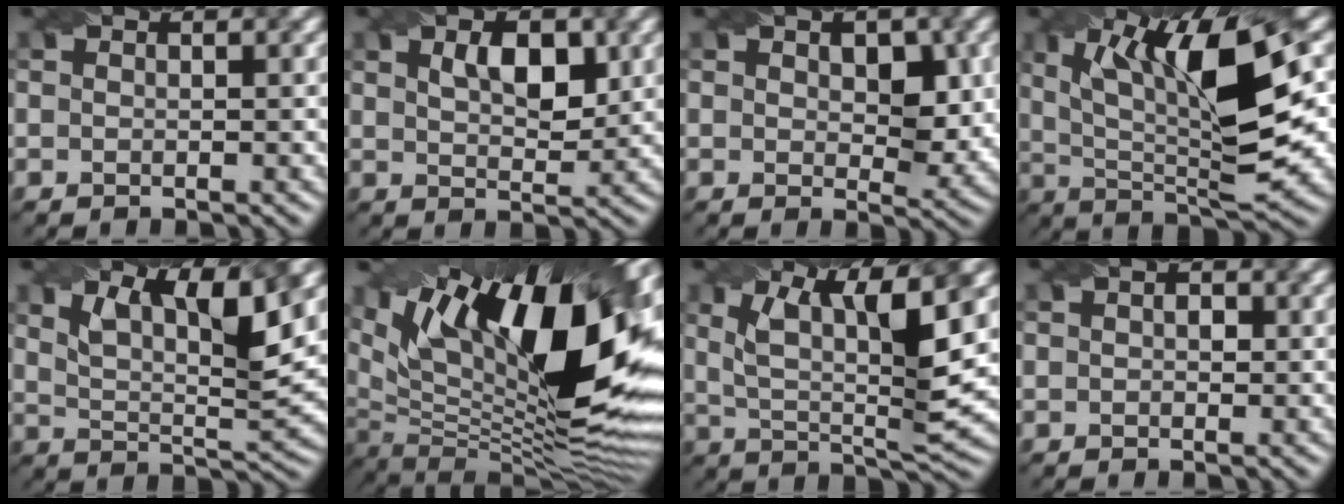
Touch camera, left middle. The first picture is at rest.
{"total": 4.0, "force": [1.6, 2.0, 3.2], "torque": [-0.055, 0.002, 0.029]}
{"total": 4.6, "force": [1.1, 2.7, 3.5], "torque": [-0.046, -0.010, 0.020]}
{"total": 12.4, "force": [3.1, 3.1, 11.6], "torque": [-0.189, 0.007, 0.052]}
{"total": 7.7, "force": [4.2, 2.2, 6.0], "torque": [-0.108, -0.002, 0.077]}
{"total": 19.1, "force": [6.3, 8.1, 16.1], "torque": [-0.241, 0.027, 0.103]}
{"total": 8.7, "force": [2.6, 2.7, 7.8], "torque": [-0.142, -0.002, 0.047]}
{"total": 1.1, "force": [0.2, 0.8, 0.8], "torque": [-0.012, 0.001, -0.001]}